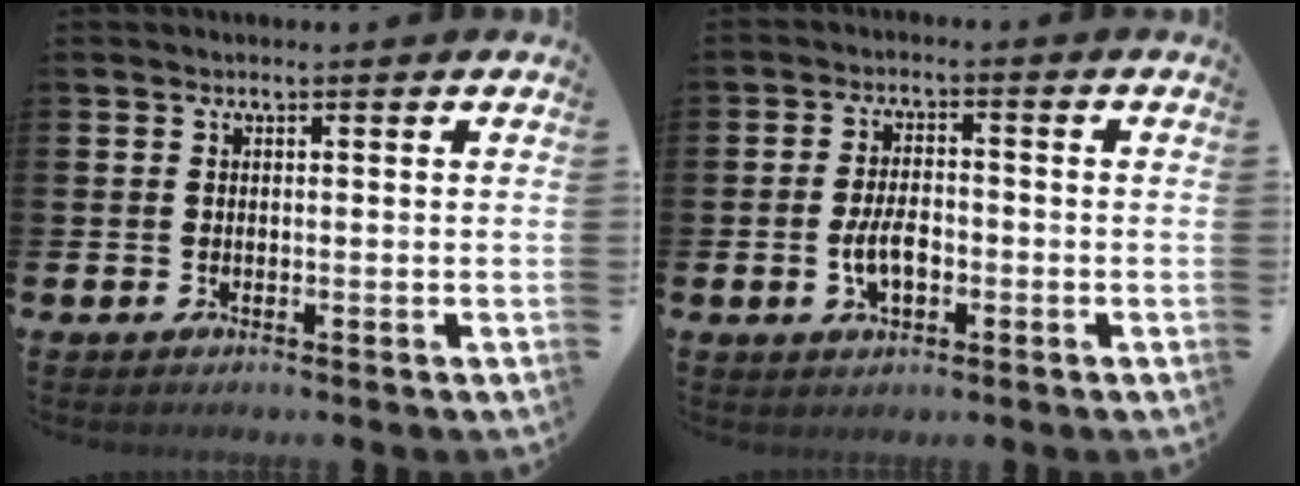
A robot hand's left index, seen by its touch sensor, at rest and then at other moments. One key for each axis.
{"total": 4.5, "fx": -1.1, "fy": 2.4, "fz": 3.7, "tx": -0.053, "ty": 0.002, "tz": -0.021}